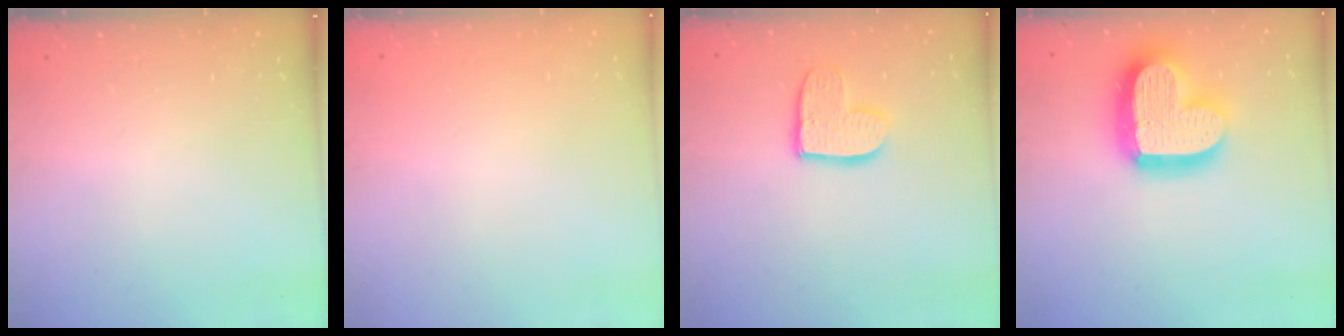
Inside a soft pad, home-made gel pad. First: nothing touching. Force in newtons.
{"total": 0.0}
{"total": 10.1, "press": 10.0, "slide": 0.5}
{"total": 21.5, "press": 21.4, "slide": 1.8}